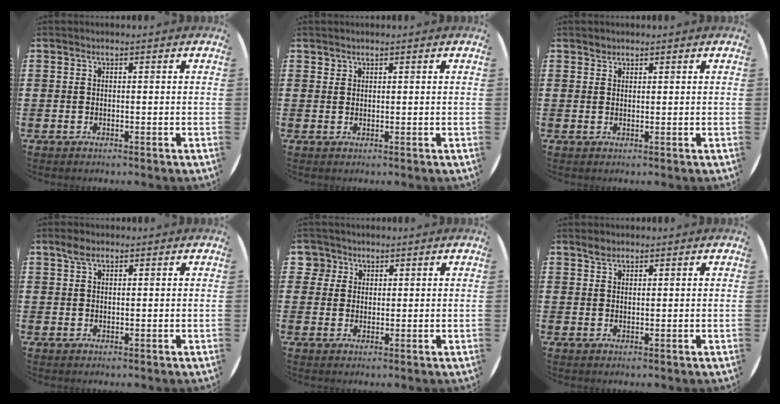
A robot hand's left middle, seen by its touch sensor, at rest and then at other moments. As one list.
[{"total": 0.7, "force": [0.7, 0.2, -0.1], "torque": [0.008, -0.001, 0.013]}, {"total": 0.9, "force": [0.8, 0.4, 0.0], "torque": [-0.001, 0.002, 0.016]}, {"total": 1.9, "force": [1.3, 0.9, 1.0], "torque": [-0.014, 0.002, 0.022]}, {"total": 2.7, "force": [1.7, 2.1, 0.2], "torque": [-0.004, 0.007, 0.031]}, {"total": 1.4, "force": [1.3, 0.6, 0.3], "torque": [-0.001, 0.001, 0.022]}]